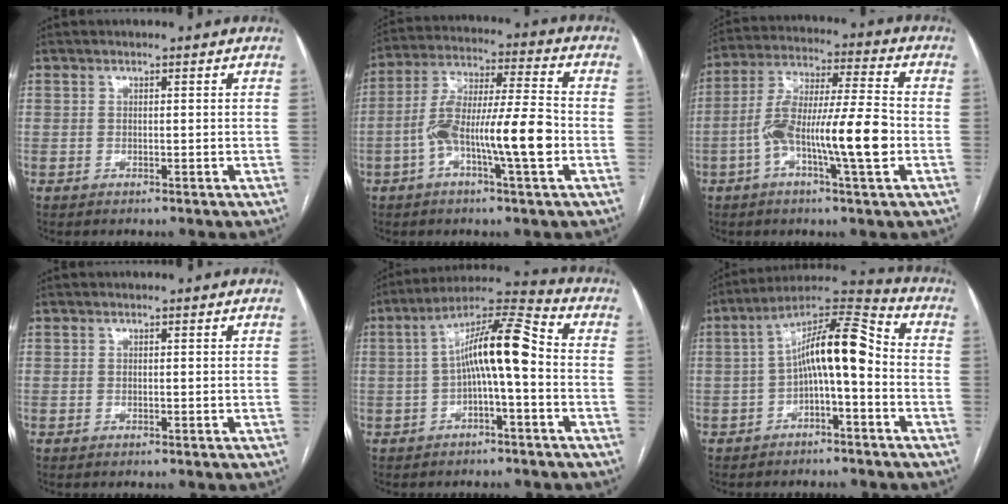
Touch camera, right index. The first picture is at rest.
{"total": 13.7, "force": [-3.8, 1.7, 13.1], "torque": [-0.240, 0.016, -0.069]}
{"total": 14.4, "force": [-3.8, 1.5, 13.8], "torque": [-0.253, 0.012, -0.070]}
{"total": 0.0}
{"total": 10.1, "force": [-0.5, 0.9, 10.1], "torque": [-0.177, 0.033, -0.012]}
{"total": 11.3, "force": [-1.2, 2.5, 10.9], "torque": [-0.187, 0.046, -0.019]}